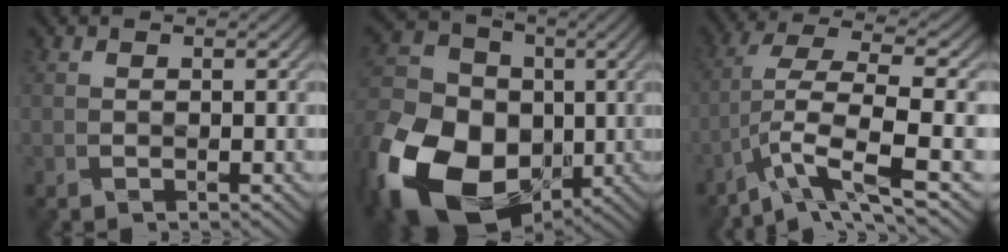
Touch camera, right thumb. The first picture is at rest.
{"total": 20.6, "force": [-7.2, 15.7, 11.3], "torque": [-0.285, -0.038, -0.123]}
{"total": 9.6, "force": [-4.2, 2.5, 8.3], "torque": [-0.161, -0.001, -0.072]}